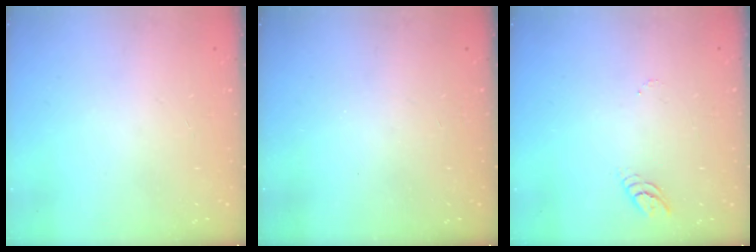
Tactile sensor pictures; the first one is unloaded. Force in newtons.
{"total": 0.0}
{"total": 3.1, "press": 3.1, "slide": 0.4}